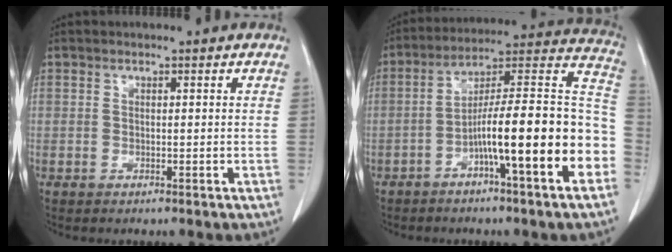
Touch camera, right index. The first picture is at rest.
{"total": 19.0, "force": [-6.1, 1.2, 17.9], "torque": [-0.216, 0.033, -0.094]}